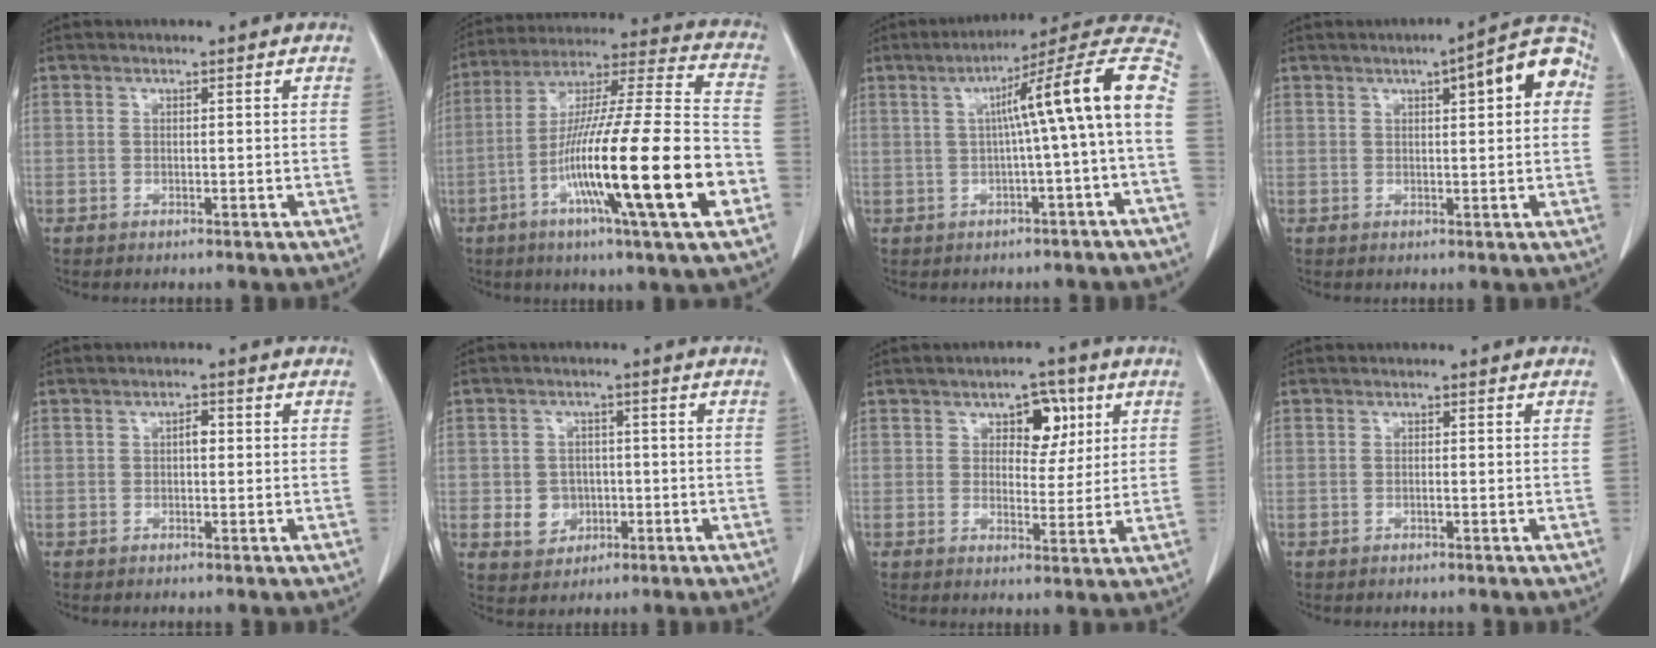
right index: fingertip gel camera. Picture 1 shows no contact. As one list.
[{"total": 24.6, "force": [-8.0, 0.8, 23.2], "torque": [-0.382, -0.023, -0.142]}, {"total": 13.7, "force": [0.3, -1.1, 13.6], "torque": [-0.185, 0.038, -0.001]}, {"total": 8.7, "force": [2.6, 1.5, 8.2], "torque": [-0.106, 0.027, 0.027]}, {"total": 1.4, "force": [0.1, 0.5, 1.3], "torque": [-0.018, 0.004, -0.001]}, {"total": 4.7, "force": [-0.6, 4.4, 1.5], "torque": [-0.018, 0.007, 0.001]}, {"total": 5.7, "force": [2.4, 3.1, 4.1], "torque": [-0.050, 0.010, 0.035]}, {"total": 0.5, "force": [-0.1, 0.0, 0.5], "torque": [-0.010, 0.002, 0.000]}]